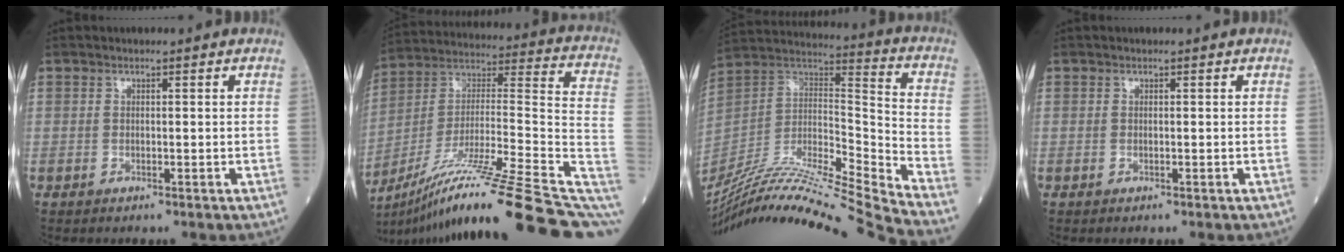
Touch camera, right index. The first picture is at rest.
{"total": 27.9, "force": [-19.1, 0.8, 20.3], "torque": [-0.270, 0.015, -0.318]}
{"total": 26.8, "force": [-24.3, -2.4, 11.0], "torque": [-0.207, -0.020, -0.411]}
{"total": 0.0}